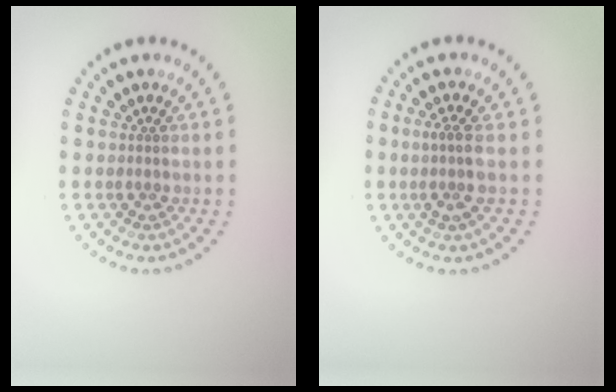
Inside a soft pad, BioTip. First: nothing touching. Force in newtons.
{"total": 2.1, "press": 1.7, "slide": 1.2}